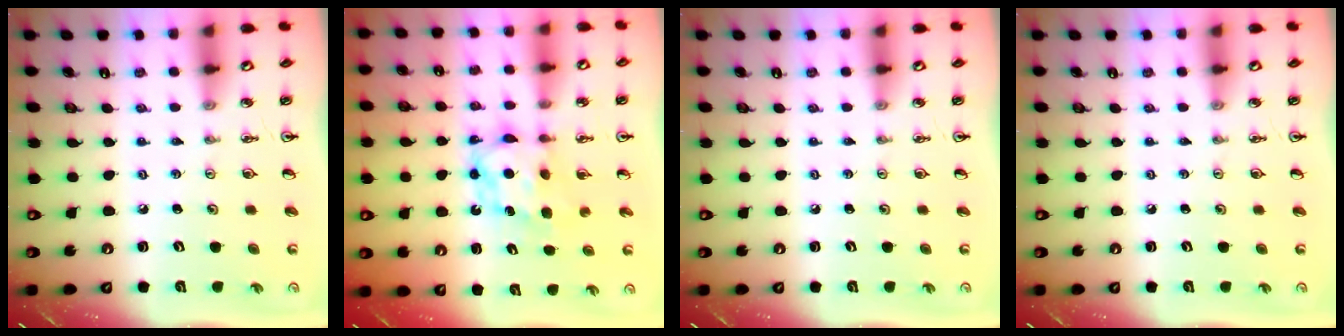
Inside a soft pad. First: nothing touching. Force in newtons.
{"total": 6.2, "press": 6.2, "slide": 0.4}
{"total": 0.0}
{"total": 0.0}